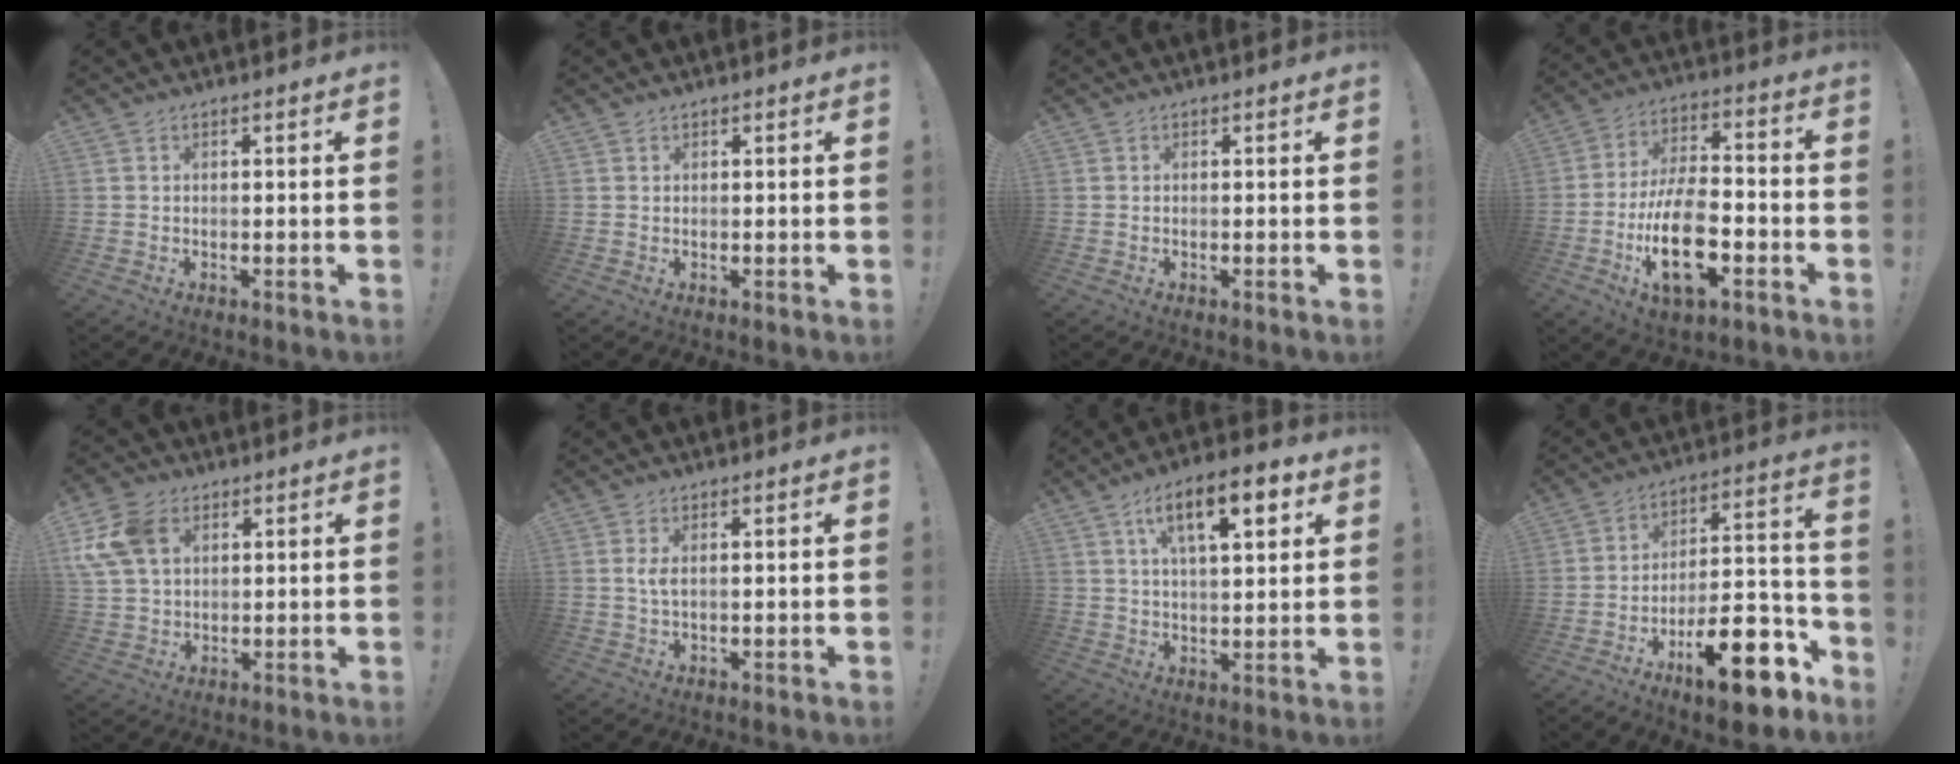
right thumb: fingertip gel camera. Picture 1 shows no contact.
{"total": 0.6, "force": [0.6, 0.1, -0.1], "torque": [0.009, -0.004, 0.010]}
{"total": 0.0}
{"total": 16.9, "force": [-6.0, 7.9, 13.7], "torque": [-0.248, 0.021, -0.101]}
{"total": 12.5, "force": [4.1, 8.9, 7.8], "torque": [-0.164, -0.004, 0.082]}
{"total": 2.6, "force": [0.6, 0.7, 2.4], "torque": [-0.045, 0.002, 0.009]}
{"total": 13.8, "force": [6.1, 5.2, 11.3], "torque": [-0.173, -0.009, 0.095]}
{"total": 19.8, "force": [-11.5, 7.4, 14.3], "torque": [-0.191, 0.076, -0.179]}